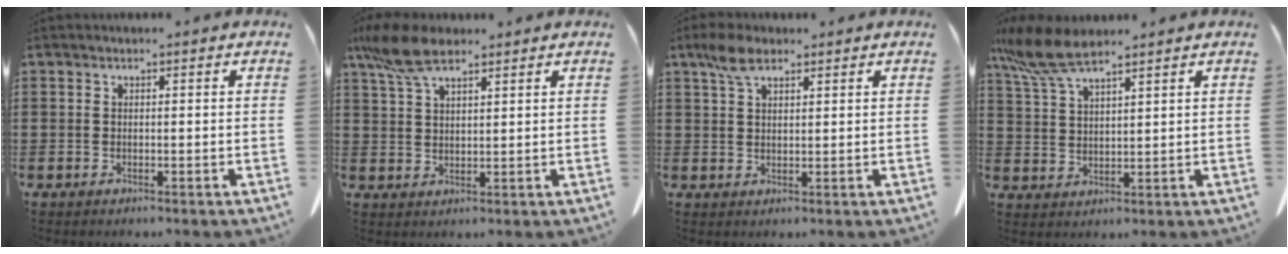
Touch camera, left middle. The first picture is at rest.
{"total": 7.5, "force": [5.1, 2.4, 4.9], "torque": [-0.121, -0.007, 0.091]}
{"total": 4.7, "force": [2.8, 2.0, 3.2], "torque": [-0.071, 0.005, 0.051]}
{"total": 7.9, "force": [6.0, 1.6, 4.9], "torque": [-0.125, -0.014, 0.108]}